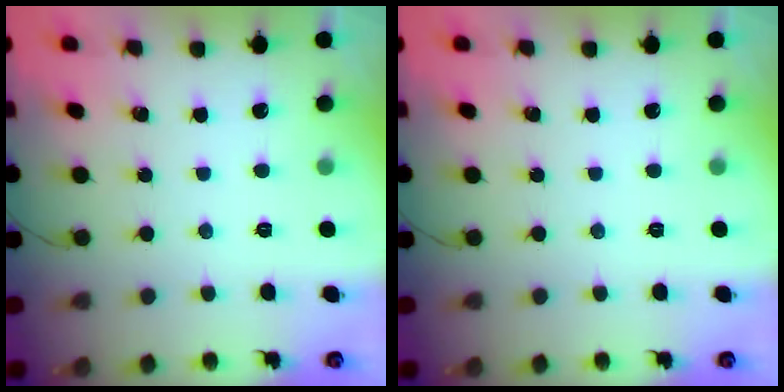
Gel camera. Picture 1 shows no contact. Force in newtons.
{"total": 0.0}